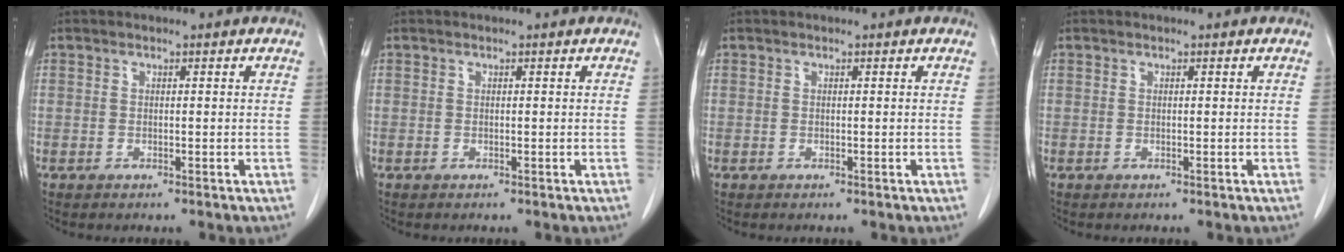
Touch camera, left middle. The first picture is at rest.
{"total": 0.0}
{"total": 0.0}
{"total": 0.0}